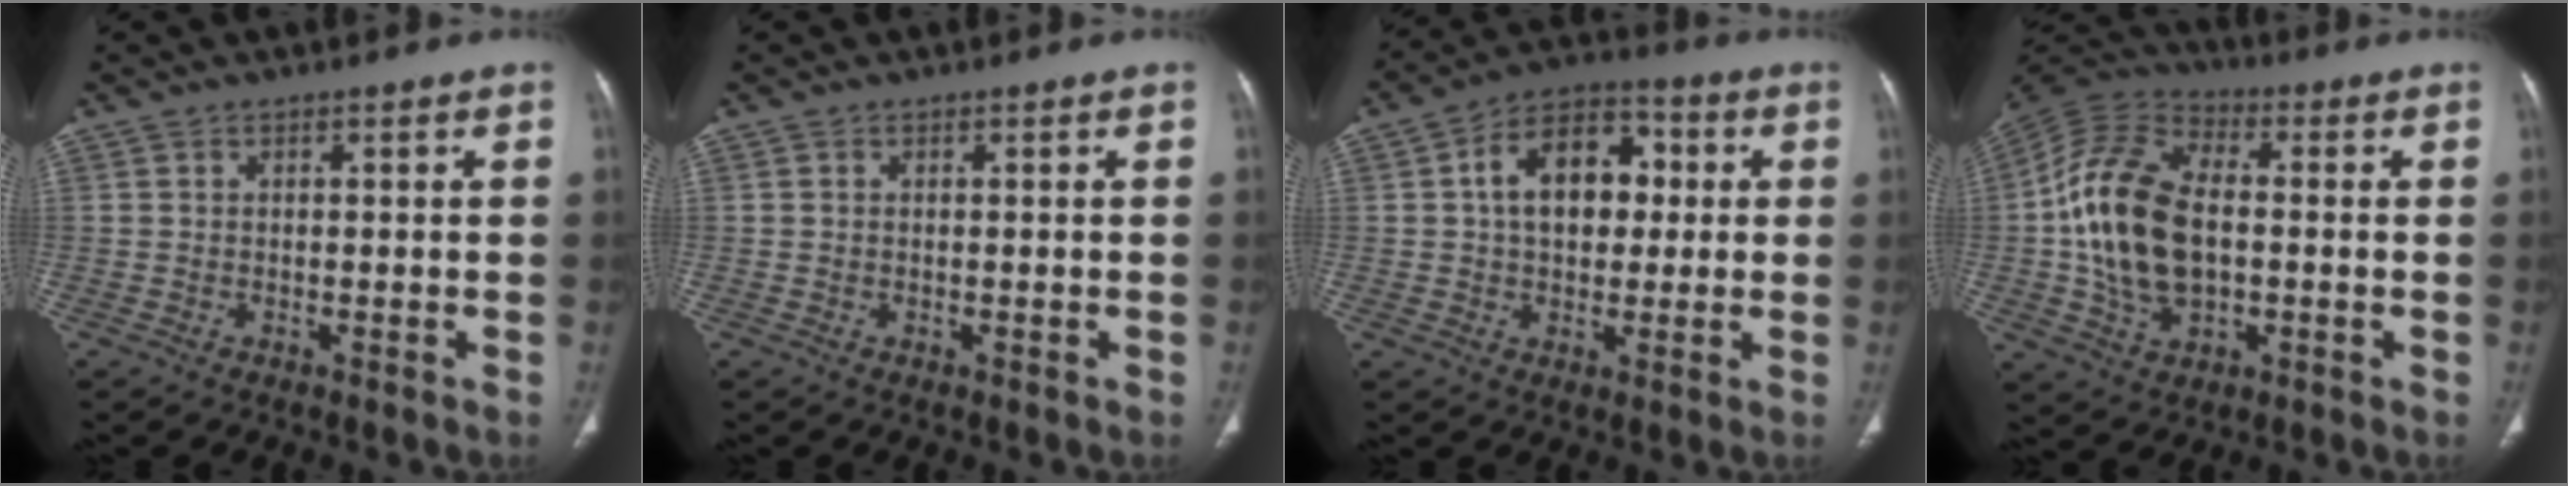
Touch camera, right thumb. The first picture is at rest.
{"total": 0.0}
{"total": 13.4, "force": [2.0, 9.1, 9.6], "torque": [-0.120, 0.022, 0.021]}
{"total": 18.4, "force": [-0.6, 11.1, 14.6], "torque": [-0.280, 0.020, -0.012]}